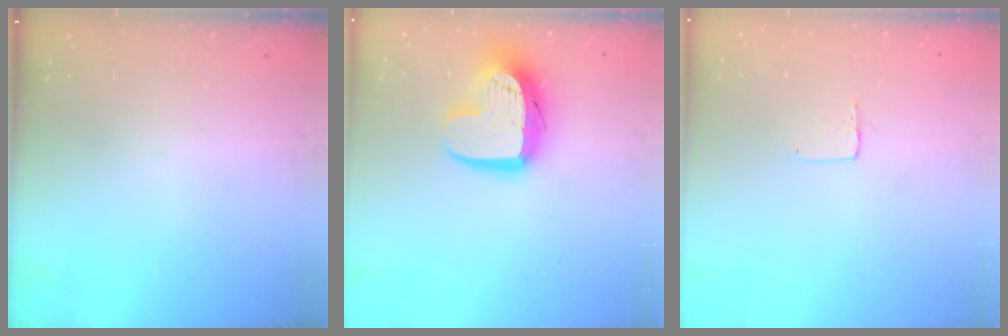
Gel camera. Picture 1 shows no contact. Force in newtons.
{"total": 14.3, "press": 14.3, "slide": 1.2}
{"total": 3.7, "press": 3.7, "slide": 0.1}